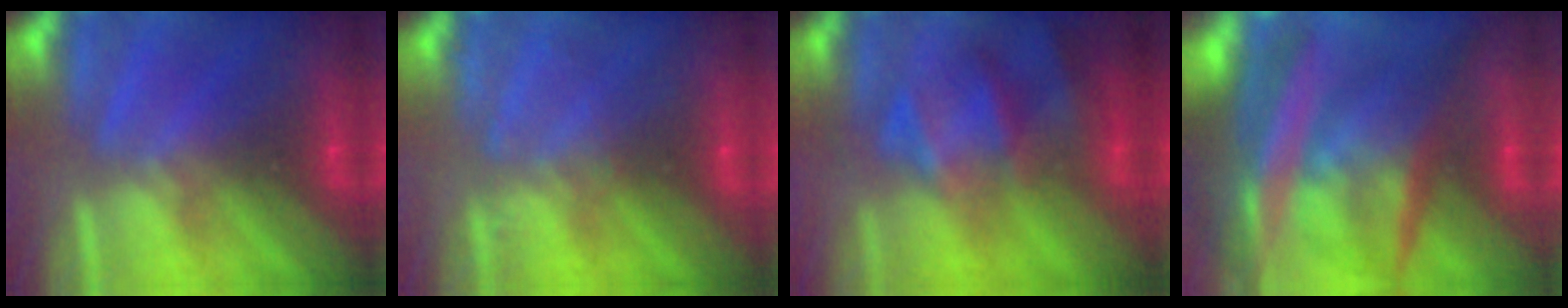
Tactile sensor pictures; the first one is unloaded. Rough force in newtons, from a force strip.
{"total": 2.0}
{"total": 4.8}
{"total": 7.8}